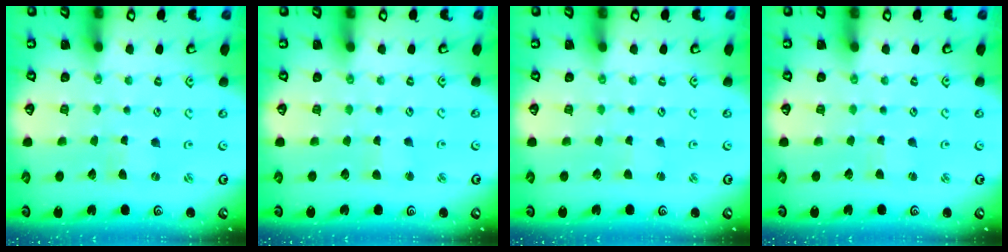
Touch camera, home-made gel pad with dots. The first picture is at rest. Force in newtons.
{"total": 2.2, "press": 2.2, "slide": 0.3}
{"total": 1.6, "press": 1.6, "slide": 0.3}
{"total": 1.5, "press": 1.4, "slide": 0.2}